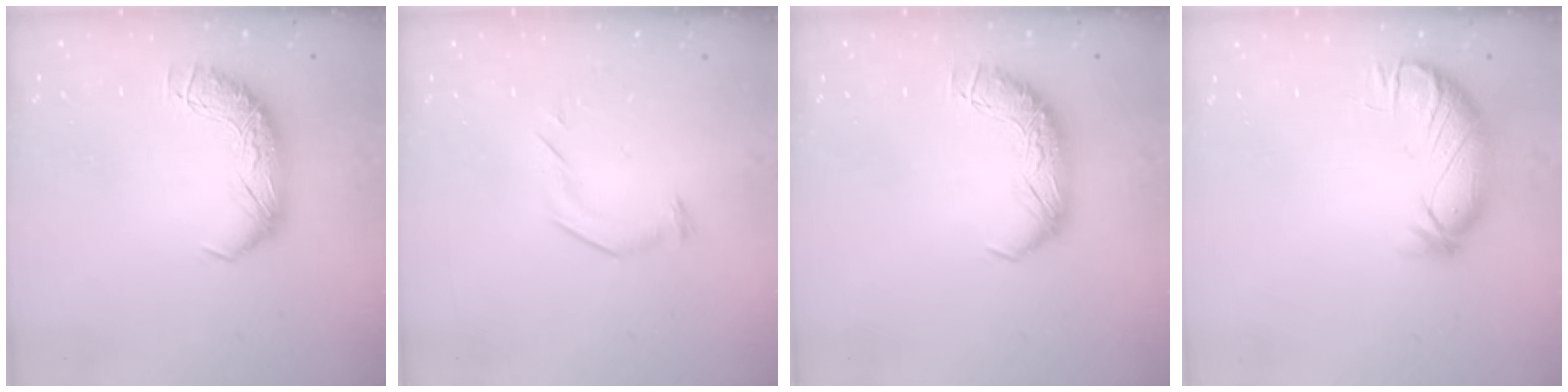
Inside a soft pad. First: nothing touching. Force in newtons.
{"total": 5.0, "press": 4.9, "slide": 0.9}
{"total": 0.0}
{"total": 3.9, "press": 3.3, "slide": 2.1}